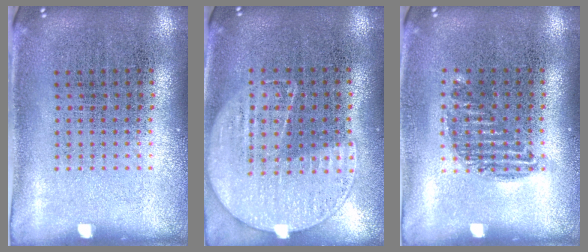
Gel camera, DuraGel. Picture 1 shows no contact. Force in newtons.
{"total": 1.1, "press": 1.0, "slide": 0.6}
{"total": 0.9, "press": 0.8, "slide": 0.4}